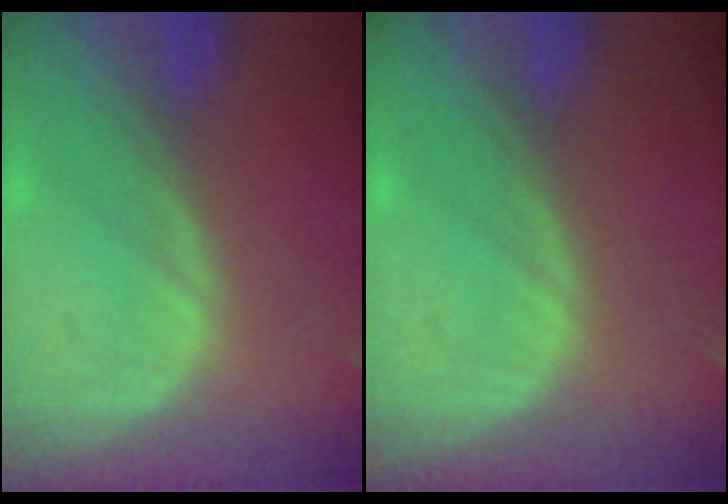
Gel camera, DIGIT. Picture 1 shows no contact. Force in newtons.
{"total": 0.0}